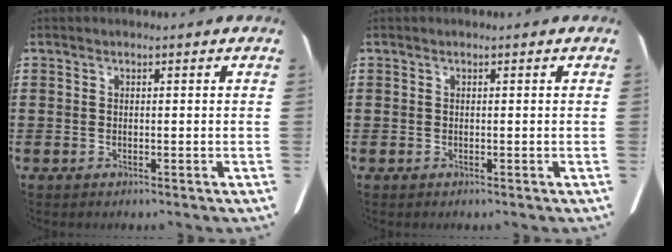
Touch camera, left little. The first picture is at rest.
{"total": 0.0}